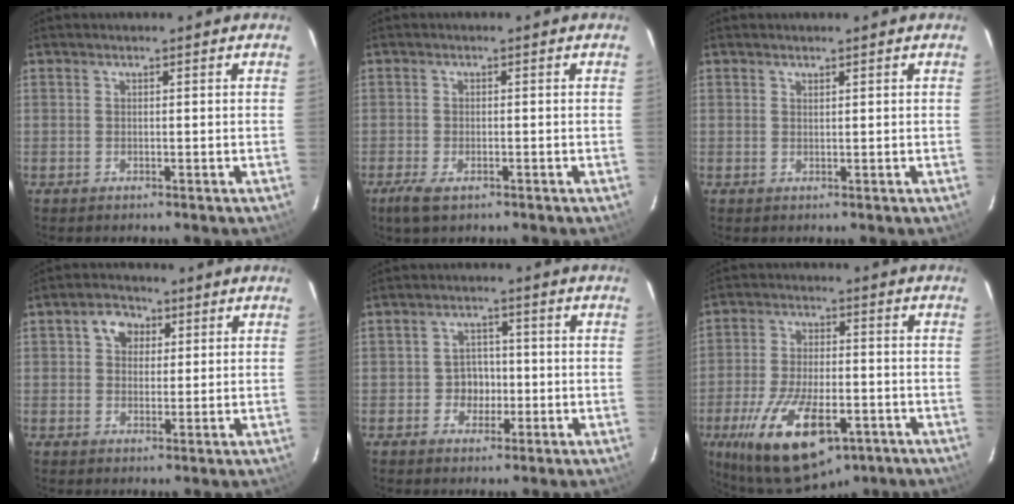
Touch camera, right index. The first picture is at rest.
{"total": 4.4, "force": [-2.7, 1.8, 3.0], "torque": [-0.071, -0.013, -0.048]}
{"total": 0.5, "force": [0.5, 0.0, 0.1], "torque": [-0.001, 0.001, 0.011]}
{"total": 4.9, "force": [1.8, 3.9, 2.3], "torque": [-0.031, 0.018, 0.032]}
{"total": 4.1, "force": [-1.1, 3.8, 1.3], "torque": [-0.020, 0.011, -0.012]}
{"total": 19.1, "force": [-9.4, 8.2, 14.5], "torque": [-0.281, -0.034, -0.143]}